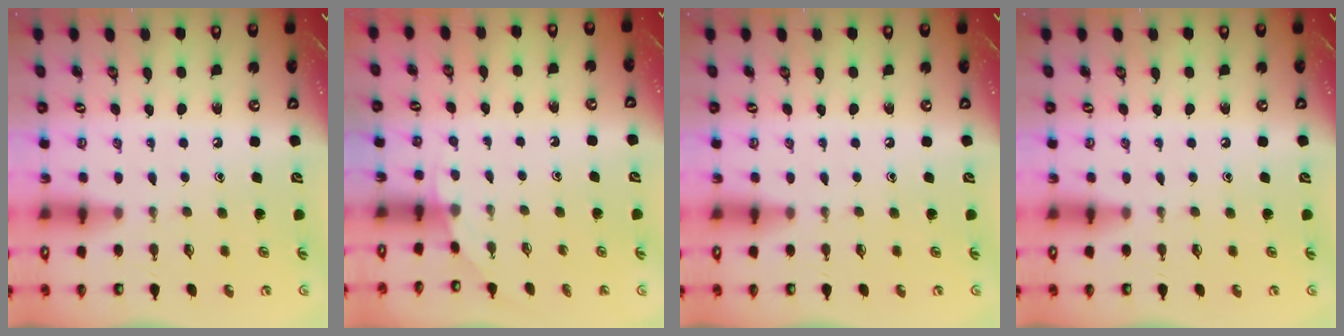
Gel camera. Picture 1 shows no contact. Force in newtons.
{"total": 2.7, "press": 2.7, "slide": 0.1}
{"total": 0.0}
{"total": 0.0}